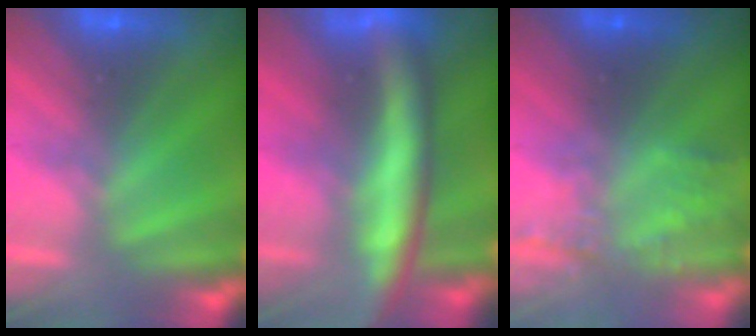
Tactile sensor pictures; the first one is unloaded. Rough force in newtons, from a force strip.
{"total": 6.4}
{"total": 2.3}